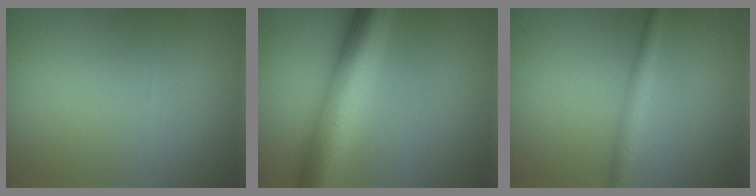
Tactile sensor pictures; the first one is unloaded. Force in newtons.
{"total": 8.7, "press": 8.7, "slide": 0.1}
{"total": 2.2, "press": 2.2, "slide": 0.1}